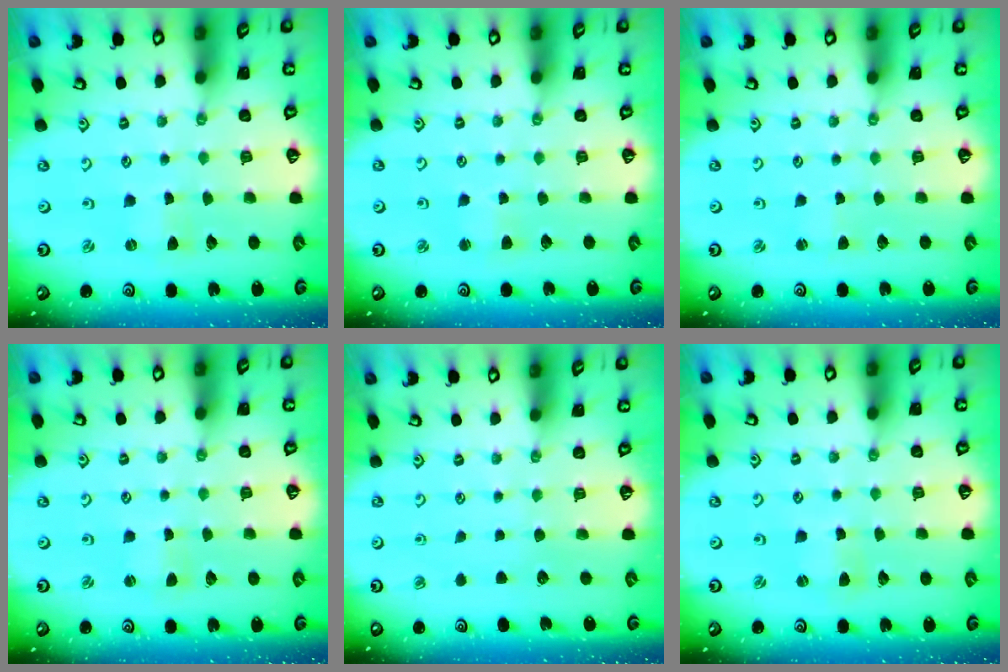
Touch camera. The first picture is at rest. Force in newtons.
{"total": 1.5, "press": 1.4, "slide": 0.4}
{"total": 1.6, "press": 1.6, "slide": 0.1}
{"total": 0.6, "press": 0.5, "slide": 0.2}
{"total": 0.0}
{"total": 0.9, "press": 0.9, "slide": 0.2}